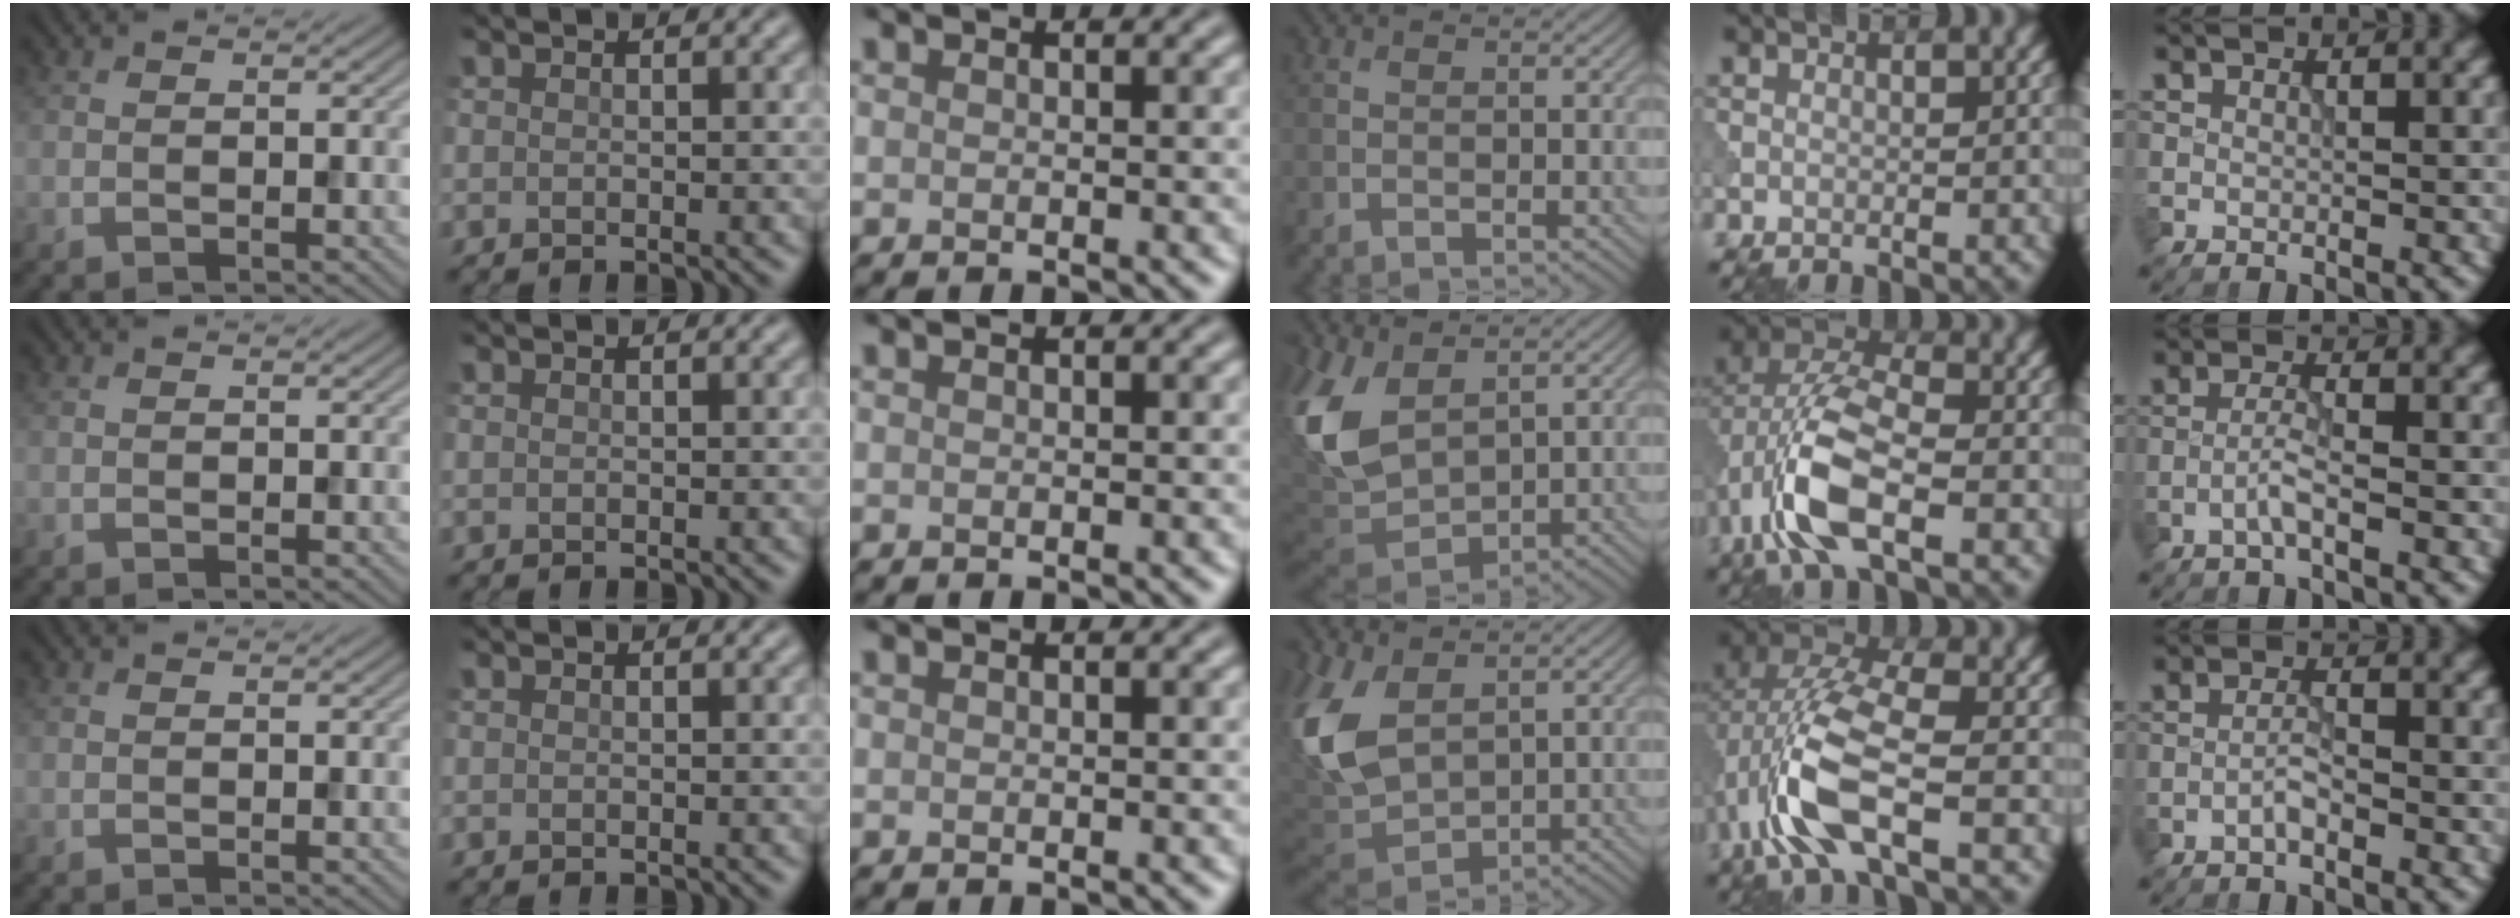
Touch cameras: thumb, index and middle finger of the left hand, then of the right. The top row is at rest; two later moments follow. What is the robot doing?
{"motion": "wipe", "object": "makeup brush"}